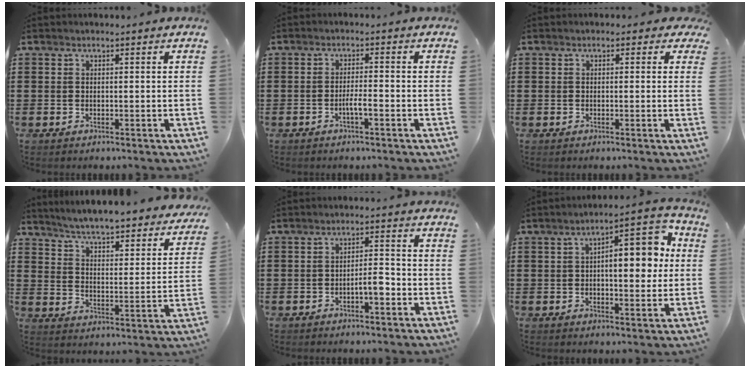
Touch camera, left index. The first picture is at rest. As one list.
[{"total": 2.5, "force": [-1.2, 0.2, 2.1], "torque": [-0.038, 0.002, -0.023]}, {"total": 1.3, "force": [0.1, 1.2, 0.4], "torque": [-0.013, 0.008, 0.000]}, {"total": 4.6, "force": [4.4, -0.4, 1.0], "torque": [-0.042, -0.041, 0.070]}, {"total": 3.5, "force": [-1.7, 1.0, 2.9], "torque": [-0.053, 0.009, -0.034]}, {"total": 8.7, "force": [1.5, 3.6, 7.8], "torque": [-0.105, -0.012, 0.011]}]